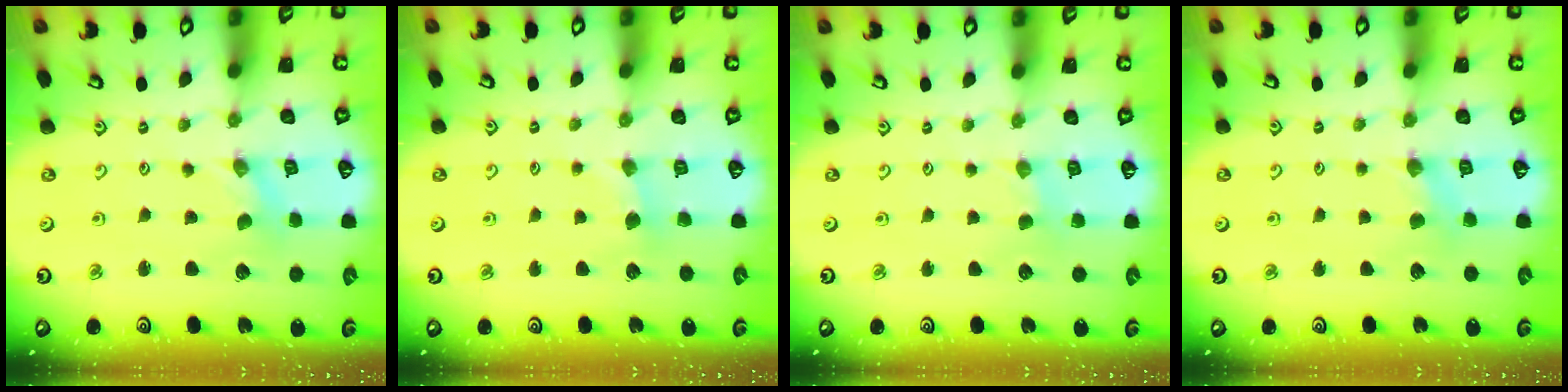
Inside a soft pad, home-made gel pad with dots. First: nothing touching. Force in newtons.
{"total": 2.9, "press": 2.9, "slide": 0.4}
{"total": 1.5, "press": 1.5, "slide": 0.3}
{"total": 2.4, "press": 2.4, "slide": 0.5}